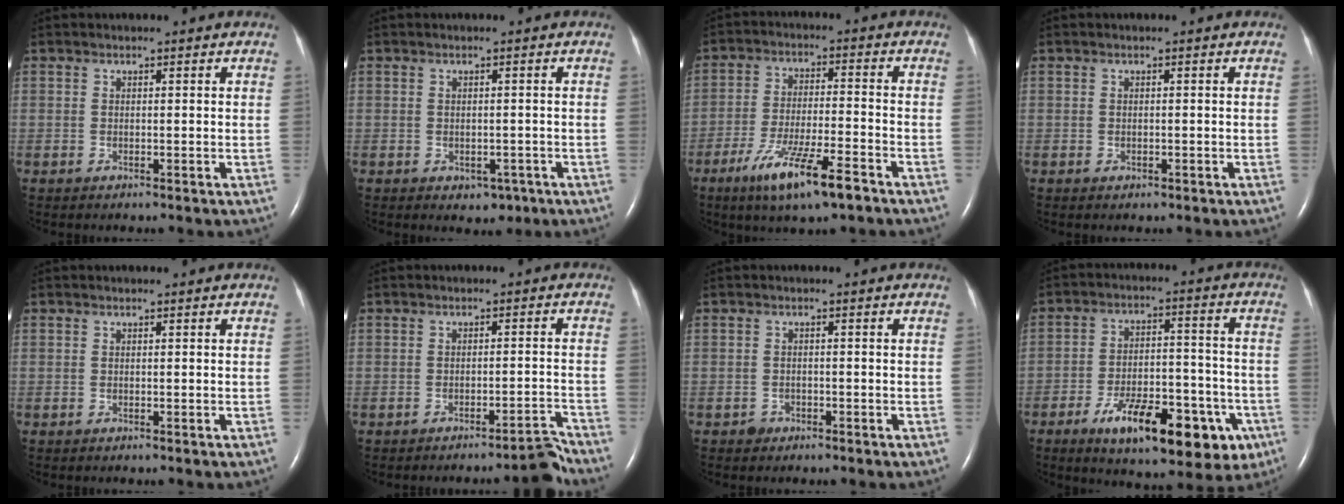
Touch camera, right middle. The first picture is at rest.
{"total": 2.7, "force": [-1.3, 2.0, 1.4], "torque": [-0.011, 0.002, -0.006]}
{"total": 11.0, "force": [-6.9, 1.3, 8.5], "torque": [-0.158, -0.022, -0.117]}
{"total": 0.5, "force": [-0.2, 0.4, 0.2], "torque": [-0.004, 0.001, -0.001]}
{"total": 0.0}
{"total": 3.4, "force": [-3.3, -0.6, 0.6], "torque": [0.006, 0.005, -0.043]}
{"total": 1.4, "force": [-0.9, 1.0, 0.0], "torque": [0.001, 0.005, -0.015]}
{"total": 18.0, "force": [-9.4, 6.7, 13.8], "torque": [-0.161, 0.018, -0.130]}